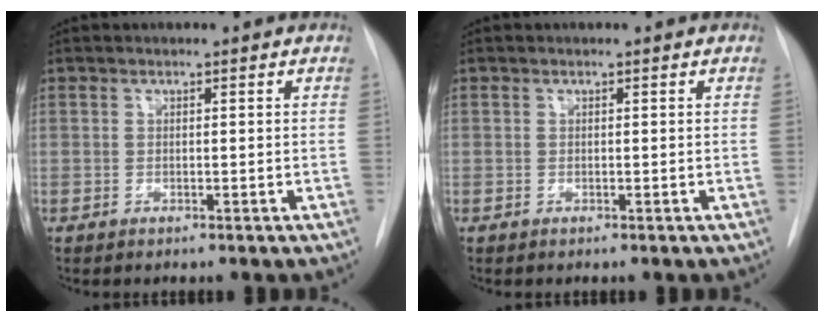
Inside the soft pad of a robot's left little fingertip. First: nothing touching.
{"total": 0.0}